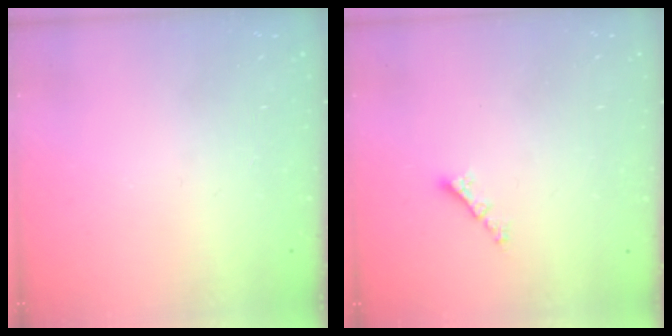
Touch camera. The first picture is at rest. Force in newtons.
{"total": 1.8, "press": 1.8, "slide": 0.2}